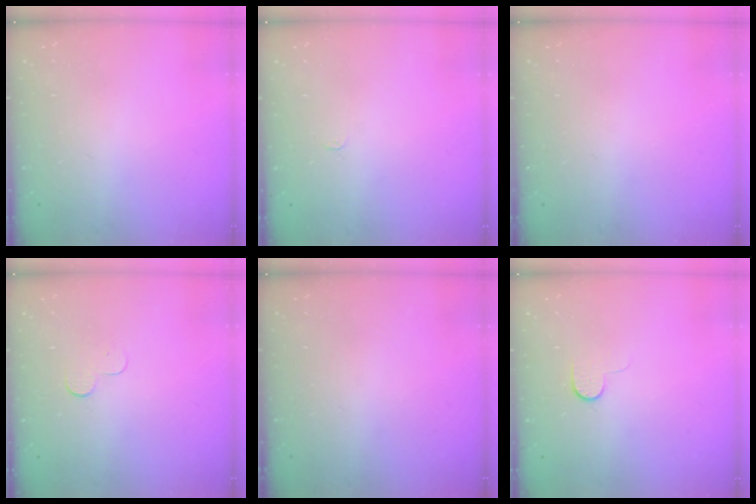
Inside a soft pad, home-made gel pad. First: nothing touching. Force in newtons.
{"total": 2.4, "press": 2.4, "slide": 0.3}
{"total": 0.0}
{"total": 2.9, "press": 2.9, "slide": 0.3}
{"total": 0.0}
{"total": 5.0, "press": 5.0, "slide": 0.5}